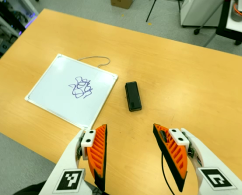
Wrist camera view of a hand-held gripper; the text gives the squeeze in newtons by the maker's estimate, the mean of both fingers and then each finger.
{"total": 0.0}